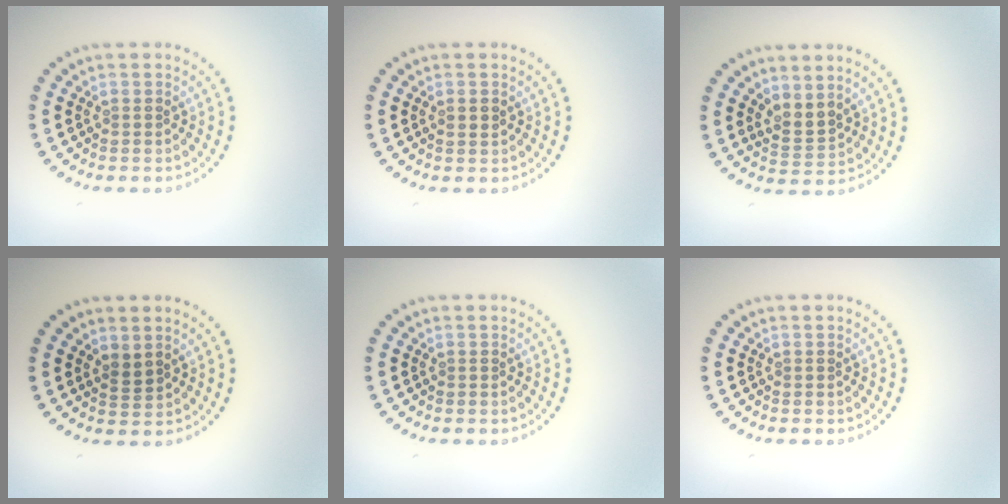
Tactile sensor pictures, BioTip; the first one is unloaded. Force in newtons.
{"total": 1.1, "press": 1.0, "slide": 0.4}
{"total": 2.1, "press": 1.6, "slide": 1.4}
{"total": 1.2, "press": 0.9, "slide": 0.8}
{"total": 0.0}
{"total": 0.0}